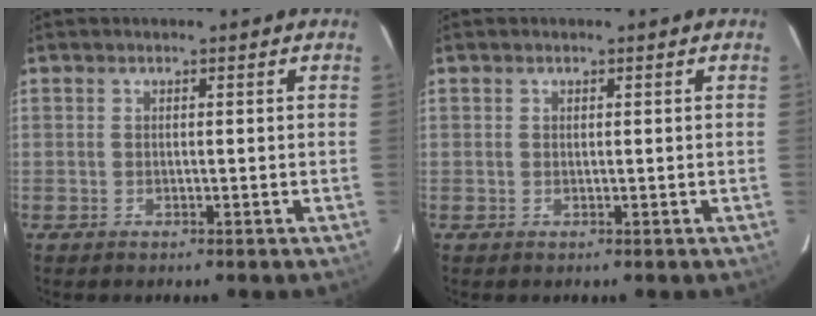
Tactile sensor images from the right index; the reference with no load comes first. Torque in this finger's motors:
{"motor_torque": [-0.16, -0.04, -0.01, -0.01]}